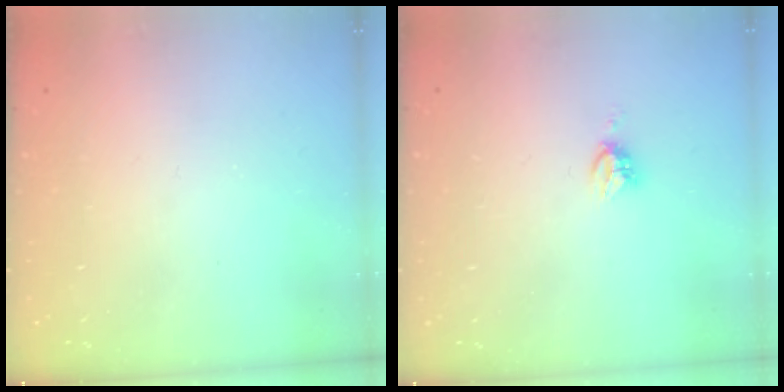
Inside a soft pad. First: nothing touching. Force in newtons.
{"total": 4.1, "press": 4.1, "slide": 0.2}